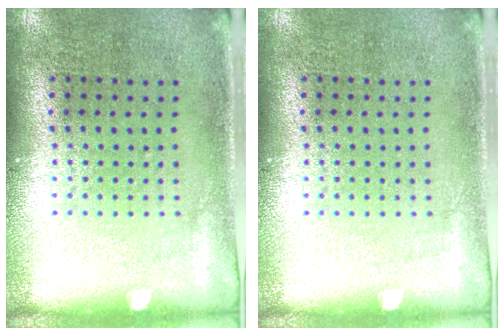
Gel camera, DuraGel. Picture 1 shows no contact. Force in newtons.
{"total": 0.0}